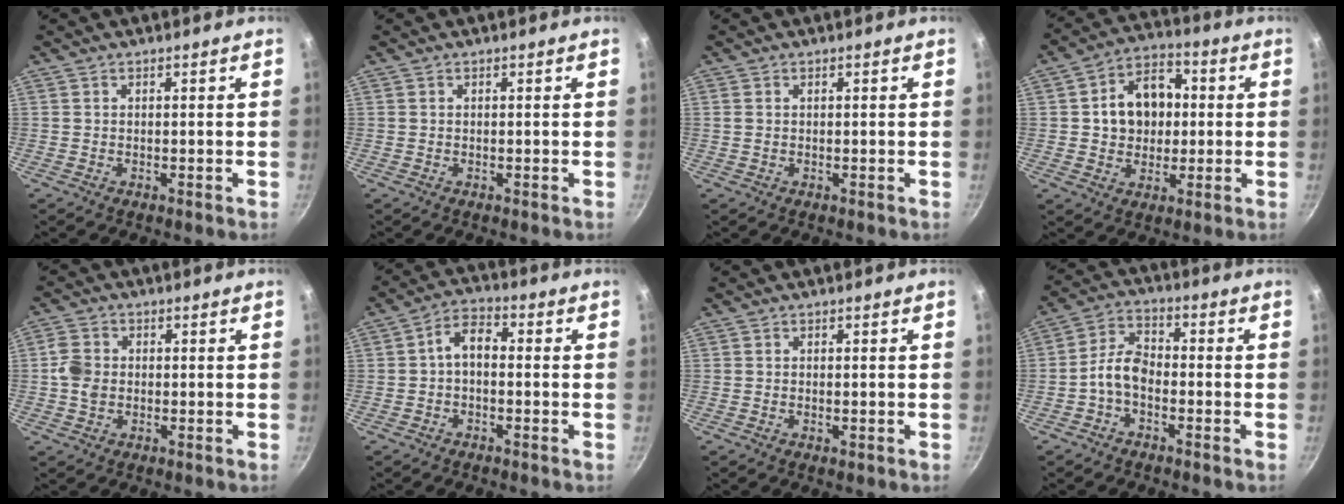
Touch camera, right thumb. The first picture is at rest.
{"total": 0.0}
{"total": 0.5, "force": [0.2, 0.4, 0.3], "torque": [-0.006, 0.002, 0.003]}
{"total": 12.1, "force": [1.1, 9.4, 7.5], "torque": [-0.081, 0.018, 0.009]}
{"total": 4.1, "force": [-0.2, 3.4, 2.3], "torque": [-0.043, 0.008, -0.011]}
{"total": 5.0, "force": [-0.5, 3.1, 4.0], "torque": [-0.068, 0.025, -0.021]}
{"total": 1.0, "force": [-0.2, 0.4, 0.8], "torque": [-0.012, 0.000, -0.004]}
{"total": 6.1, "force": [-2.3, 3.6, 4.4], "torque": [-0.081, 0.038, -0.055]}